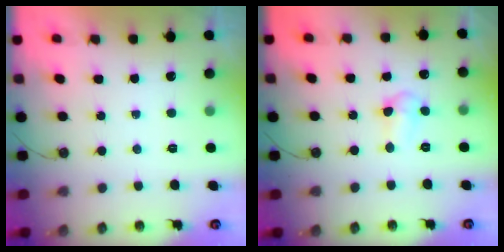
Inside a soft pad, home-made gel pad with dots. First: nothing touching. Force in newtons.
{"total": 3.9, "press": 3.8, "slide": 1.0}